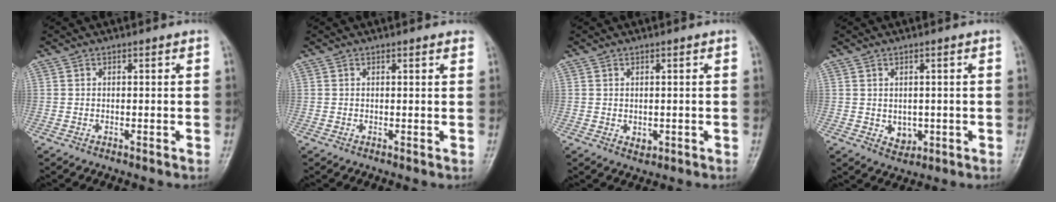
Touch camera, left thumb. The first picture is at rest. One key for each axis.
{"total": 1.4, "fx": 1.0, "fy": 0.3, "fz": 1.0, "tx": -0.009, "ty": 0.000, "tz": 0.009}
{"total": 1.9, "fx": 0.0, "fy": 1.4, "fz": 1.3, "tx": -0.014, "ty": -0.003, "tz": 0.005}
{"total": 3.2, "fx": -0.2, "fy": 2.6, "fz": 1.9, "tx": -0.016, "ty": -0.003, "tz": 0.006}